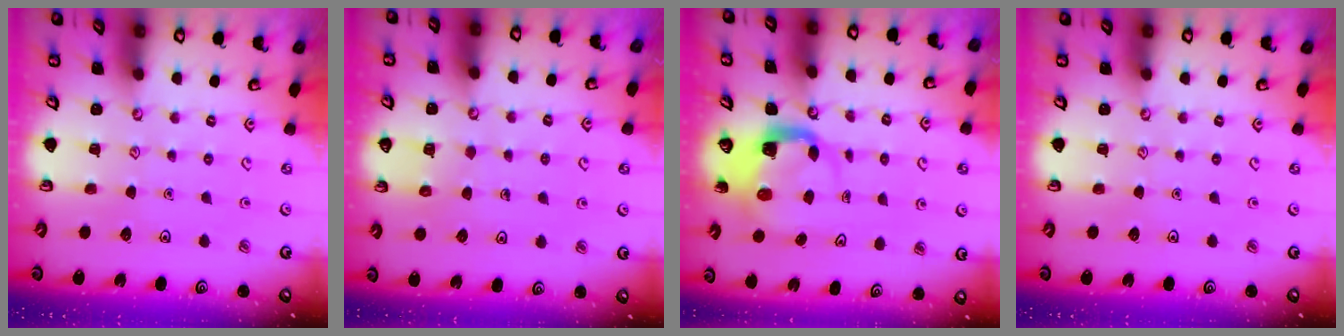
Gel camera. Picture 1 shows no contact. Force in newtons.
{"total": 3.8, "press": 3.8, "slide": 0.4}
{"total": 3.9, "press": 3.9, "slide": 0.5}
{"total": 0.0}